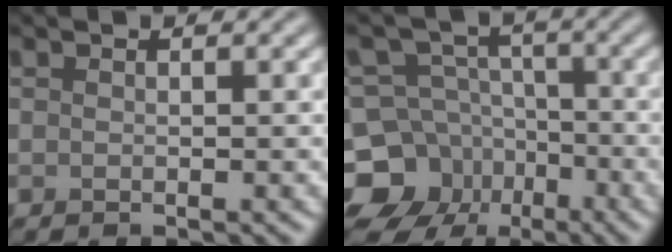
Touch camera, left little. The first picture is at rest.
{"total": 10.0, "force": [-5.2, 8.1, 2.8], "torque": [-0.043, 0.000, -0.103]}